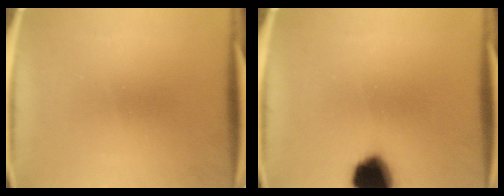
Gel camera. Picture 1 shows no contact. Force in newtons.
{"total": 12.6}